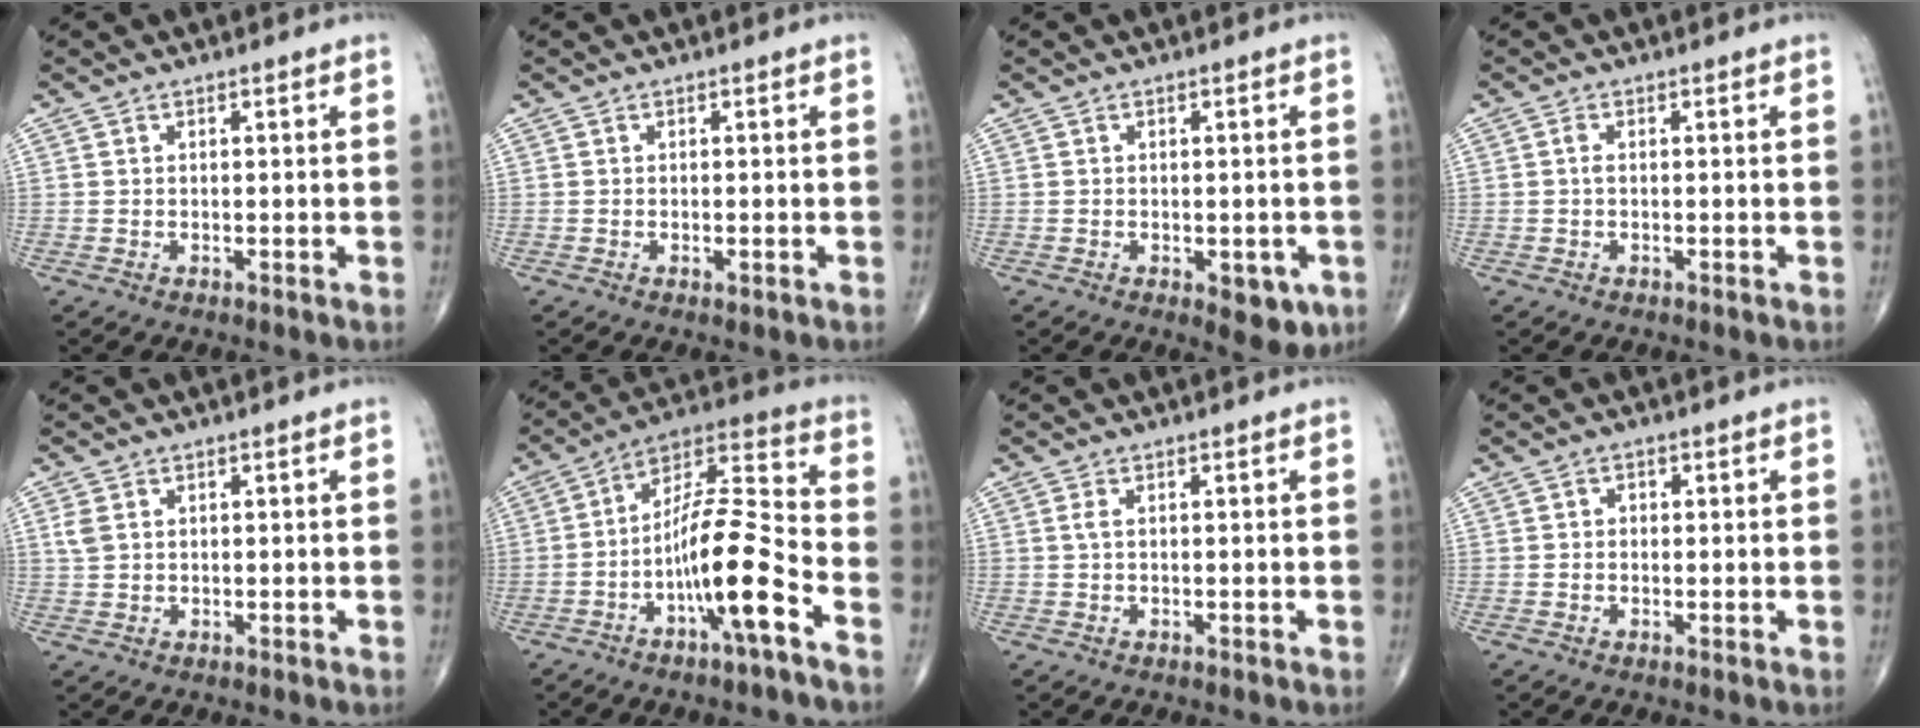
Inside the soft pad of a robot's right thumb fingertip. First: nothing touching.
{"total": 0.8, "force": [-0.3, 0.3, 0.7], "torque": [-0.011, -0.002, -0.005]}
{"total": 5.3, "force": [-1.9, 2.8, 4.2], "torque": [-0.029, -0.003, -0.018]}
{"total": 1.0, "force": [0.0, 0.4, 0.9], "torque": [-0.021, 0.000, -0.003]}
{"total": 2.3, "force": [0.8, 1.6, 1.5], "torque": [-0.038, 0.004, 0.019]}
{"total": 15.2, "force": [-6.5, 2.6, 13.5], "torque": [-0.250, 0.058, -0.116]}
{"total": 0.9, "force": [0.2, 0.3, 0.9], "torque": [-0.026, 0.004, 0.003]}
{"total": 1.0, "force": [0.1, 0.9, 0.5], "torque": [-0.001, 0.002, -0.003]}